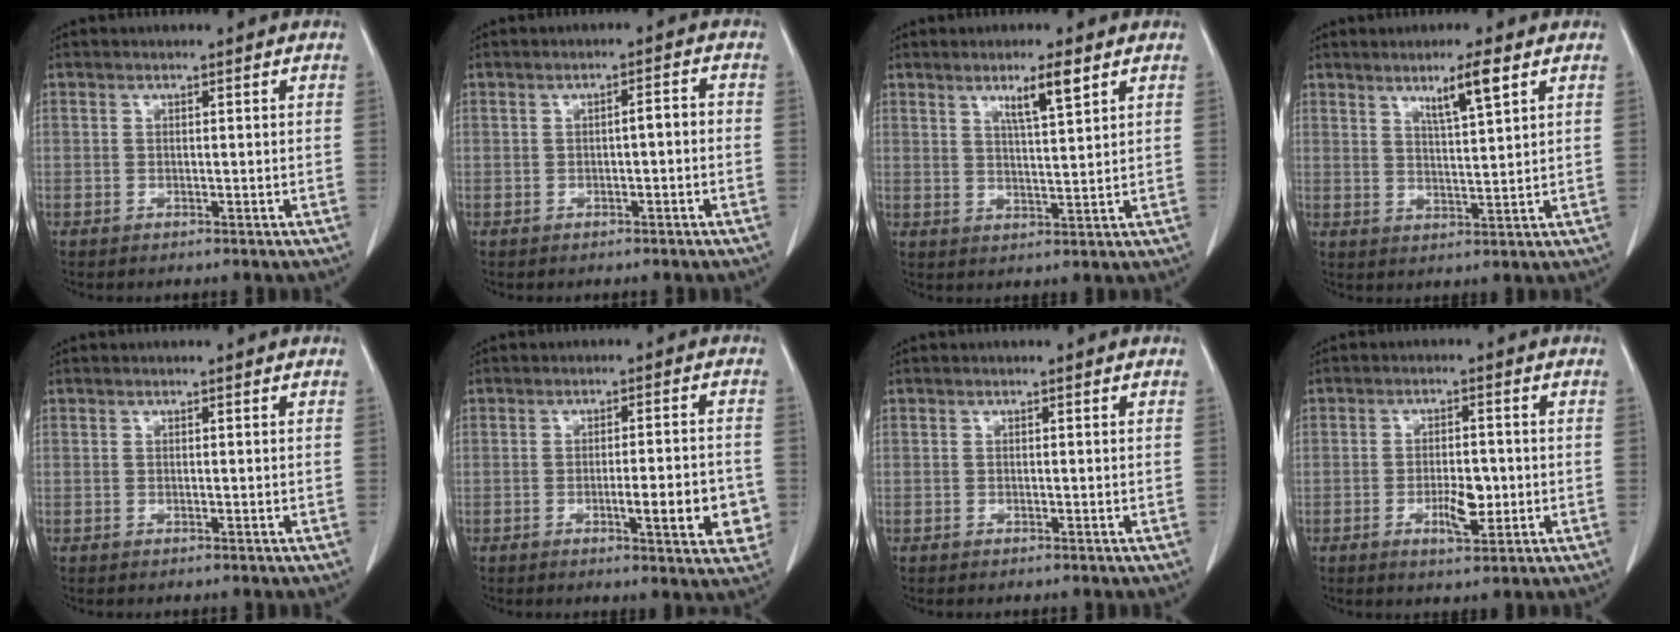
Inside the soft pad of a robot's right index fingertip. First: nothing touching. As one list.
[{"total": 2.1, "force": [-0.5, 0.5, 1.9], "torque": [-0.030, 0.006, -0.007]}, {"total": 5.1, "force": [3.0, 0.1, 4.1], "torque": [-0.070, -0.003, 0.052]}, {"total": 5.3, "force": [3.1, -0.1, 4.2], "torque": [-0.072, -0.006, 0.056]}, {"total": 0.0}, {"total": 8.3, "force": [-2.4, 1.5, 7.8], "torque": [-0.095, 0.000, -0.026]}, {"total": 0.0}, {"total": 5.0, "force": [-1.3, 1.7, 4.5], "torque": [-0.077, 0.000, -0.016]}]